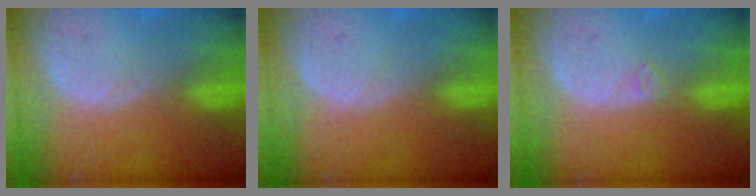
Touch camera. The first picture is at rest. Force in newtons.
{"total": 0.0}
{"total": 1.1, "press": 1.0, "slide": 0.2}